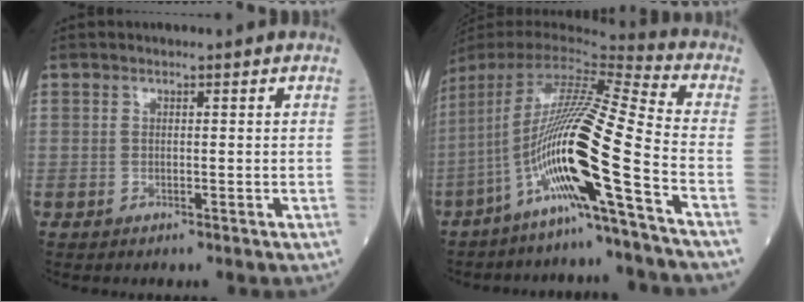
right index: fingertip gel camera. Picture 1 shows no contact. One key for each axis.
{"total": 18.3, "fx": -7.1, "fy": -1.6, "fz": 16.7, "tx": -0.324, "ty": -0.003, "tz": -0.144}